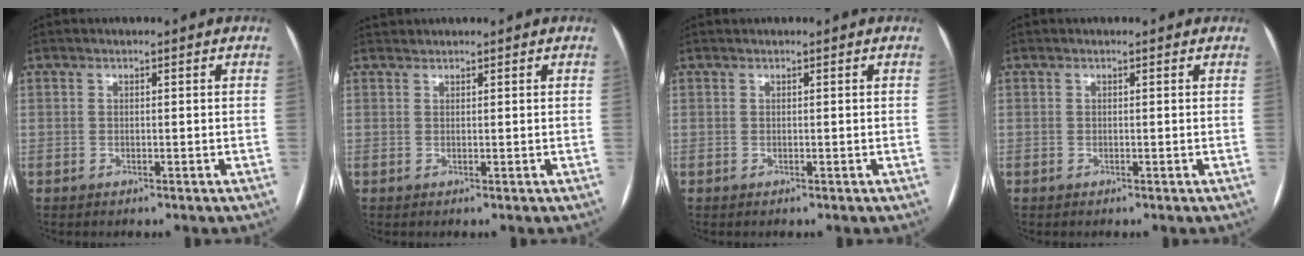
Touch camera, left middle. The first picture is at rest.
{"total": 0.9, "force": [0.8, 0.2, -0.1], "torque": [-0.006, 0.013, 0.019]}
{"total": 0.0}
{"total": 0.8, "force": [0.7, 0.4, 0.1], "torque": [-0.006, 0.003, 0.000]}